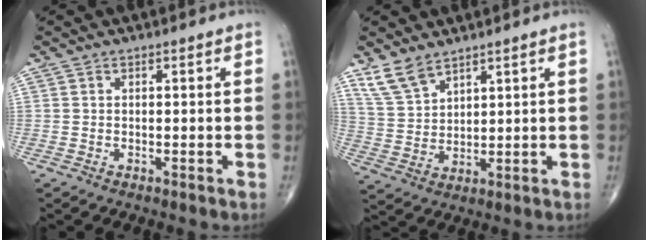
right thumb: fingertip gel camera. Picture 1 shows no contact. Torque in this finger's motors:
{"motor_torque": [0.15, 1.15, 0.05, 0.02, 0.01]}